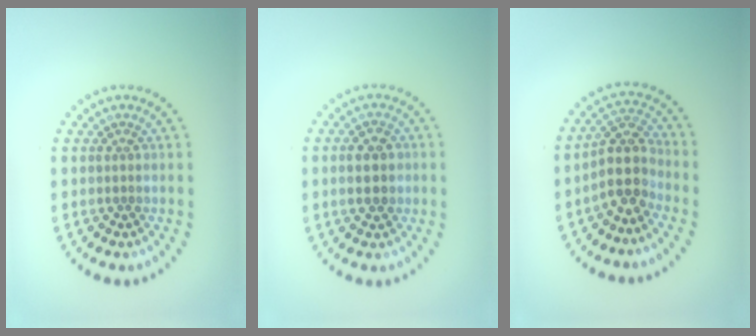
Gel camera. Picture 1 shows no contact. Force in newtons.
{"total": 3.6, "press": 3.6, "slide": 0.1}
{"total": 4.0, "press": 3.3, "slide": 2.3}